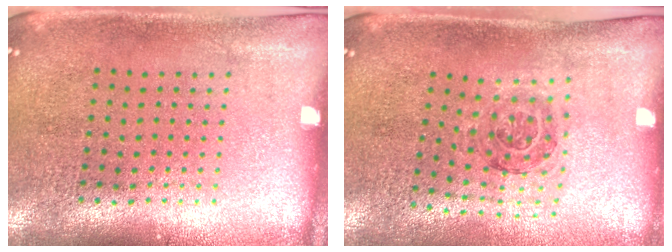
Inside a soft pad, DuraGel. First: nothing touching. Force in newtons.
{"total": 1.1, "press": 1.0, "slide": 0.3}